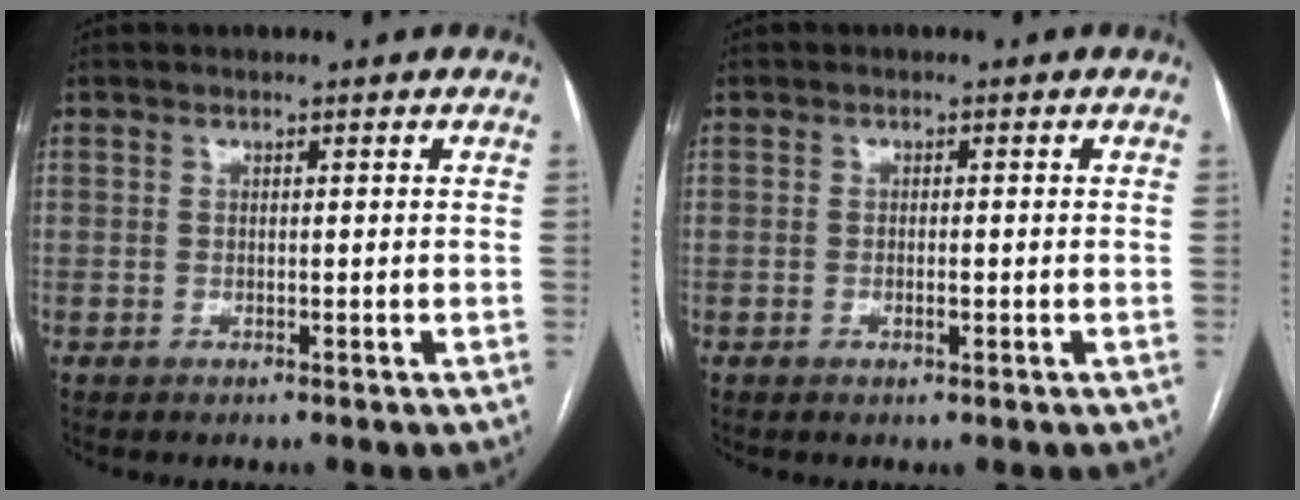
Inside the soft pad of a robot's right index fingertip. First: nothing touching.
{"total": 1.4, "force": [-0.4, 0.5, 1.2], "torque": [-0.022, -0.001, -0.005]}